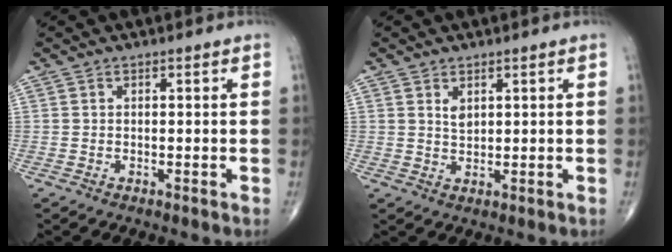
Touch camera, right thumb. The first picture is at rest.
{"total": 2.1, "force": [1.1, 1.1, 1.4], "torque": [-0.018, -0.008, 0.024]}